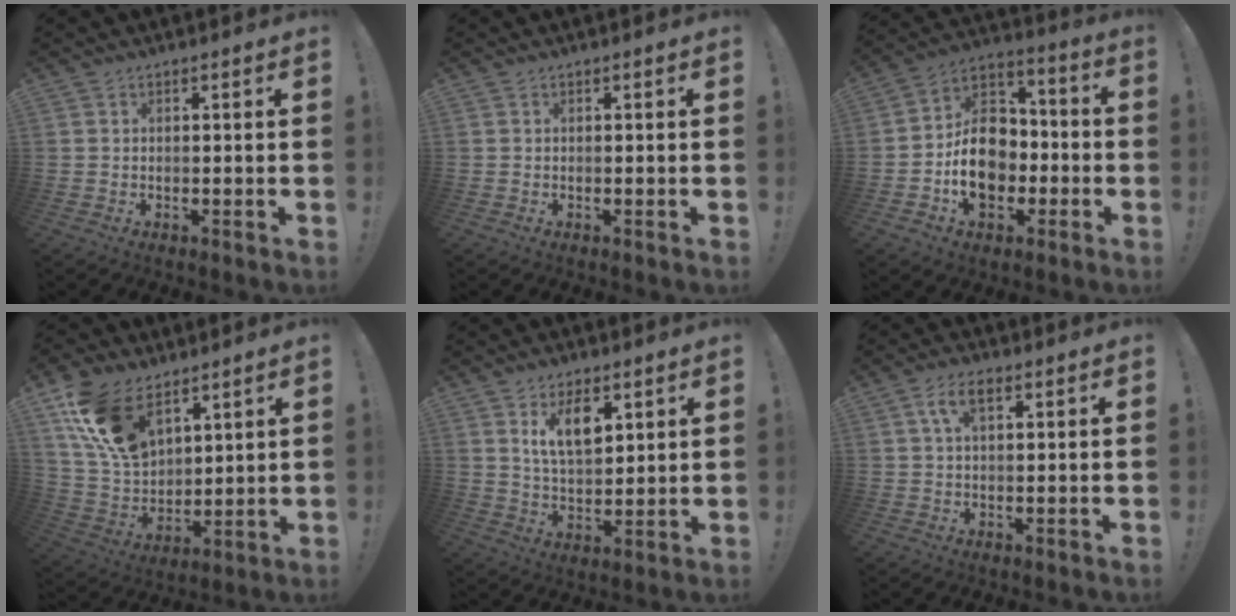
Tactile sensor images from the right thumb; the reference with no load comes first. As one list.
[{"total": 0.0}, {"total": 16.1, "force": [-3.7, 12.4, 9.6], "torque": [-0.163, 0.030, -0.058]}, {"total": 17.6, "force": [10.4, 10.3, 9.8], "torque": [-0.198, -0.055, 0.202]}, {"total": 10.4, "force": [5.7, 5.4, 6.8], "torque": [-0.112, -0.023, 0.105]}, {"total": 6.0, "force": [2.4, 2.8, 4.7], "torque": [-0.090, 0.008, 0.044]}]